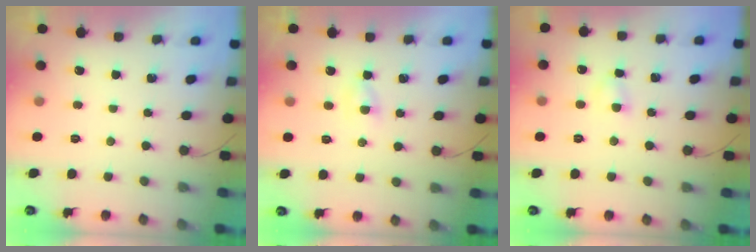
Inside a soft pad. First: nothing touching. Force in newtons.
{"total": 1.6, "press": 1.5, "slide": 0.6}
{"total": 3.8, "press": 3.5, "slide": 1.4}